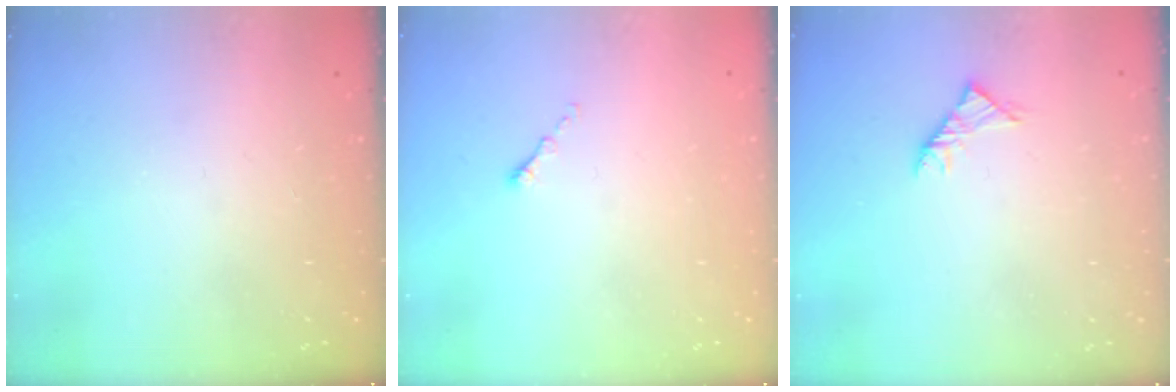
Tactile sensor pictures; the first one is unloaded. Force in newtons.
{"total": 0.0}
{"total": 2.9, "press": 2.8, "slide": 0.8}